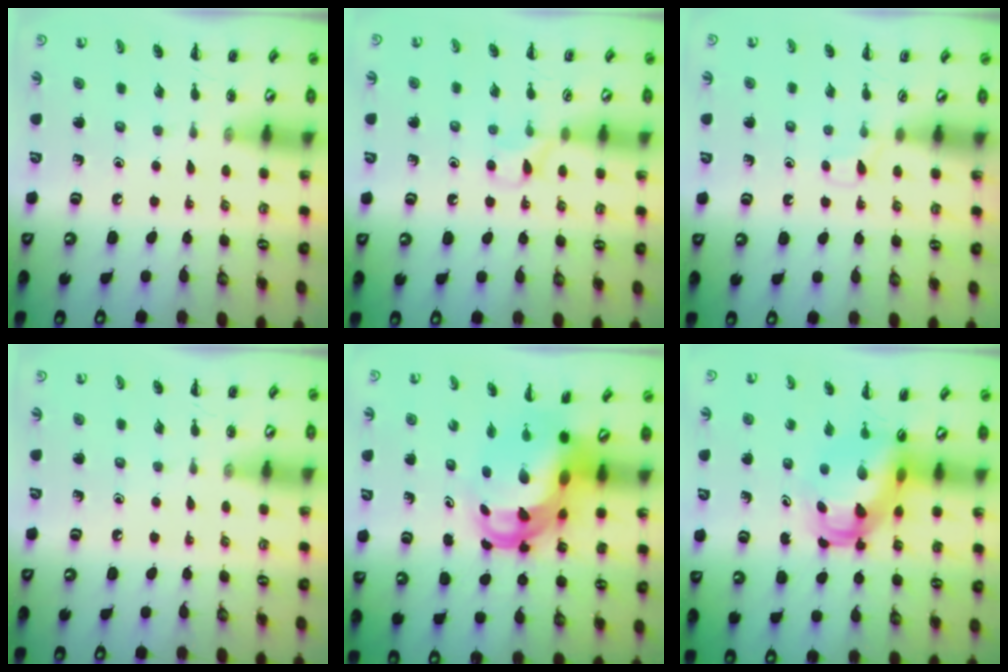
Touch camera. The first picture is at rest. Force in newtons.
{"total": 5.9, "press": 5.7, "slide": 1.8}
{"total": 2.3, "press": 2.2, "slide": 0.8}
{"total": 0.0}
{"total": 8.8, "press": 8.5, "slide": 2.5}
{"total": 5.1, "press": 4.9, "slide": 1.4}